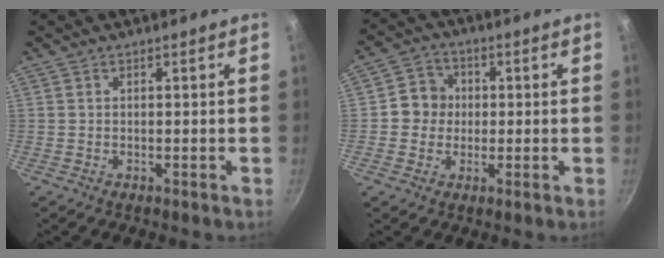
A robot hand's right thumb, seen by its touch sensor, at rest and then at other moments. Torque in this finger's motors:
{"motor_torque": [-0.38, 0.66, 0.40, -0.29, -0.02]}